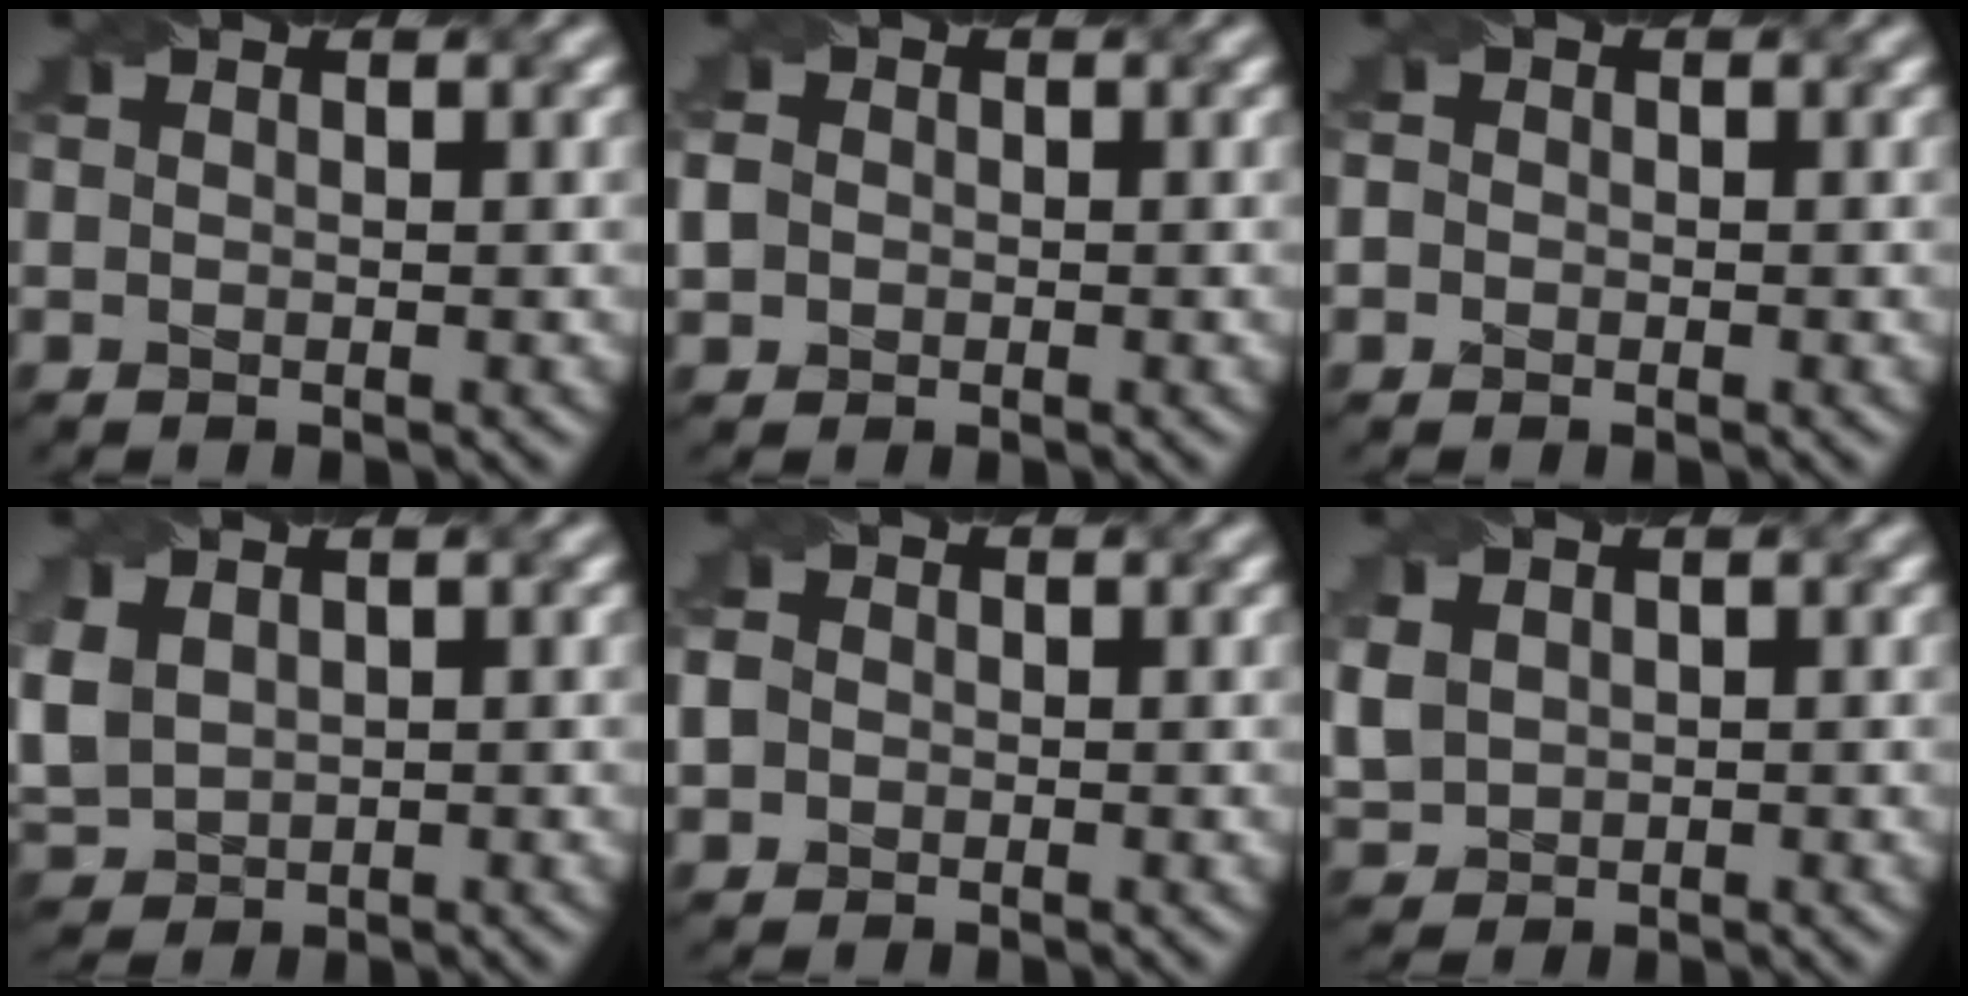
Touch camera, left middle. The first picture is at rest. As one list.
[{"total": 2.0, "force": [-0.1, 1.8, 0.9], "torque": [-0.026, 0.009, 0.000]}, {"total": 1.3, "force": [-0.1, 1.2, 0.6], "torque": [-0.007, 0.006, -0.010]}, {"total": 4.0, "force": [1.3, 3.0, 2.4], "torque": [-0.083, 0.007, 0.031]}, {"total": 2.4, "force": [0.0, 2.1, 1.1], "torque": [-0.020, 0.013, -0.008]}, {"total": 2.7, "force": [0.8, 2.3, 1.2], "torque": [-0.047, 0.003, 0.022]}]